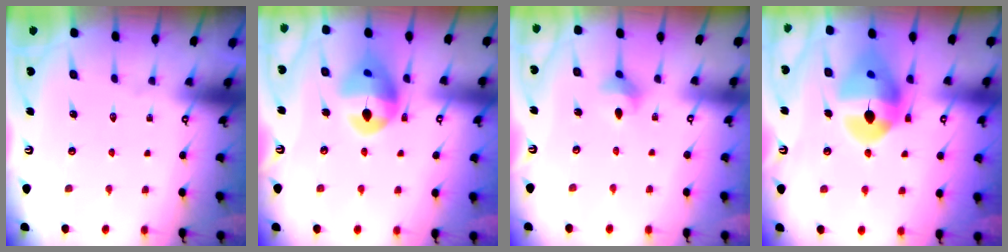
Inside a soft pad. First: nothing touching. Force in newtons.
{"total": 14.6, "press": 14.4, "slide": 2.1}
{"total": 2.7, "press": 2.7, "slide": 0.4}
{"total": 15.5, "press": 15.4, "slide": 1.8}